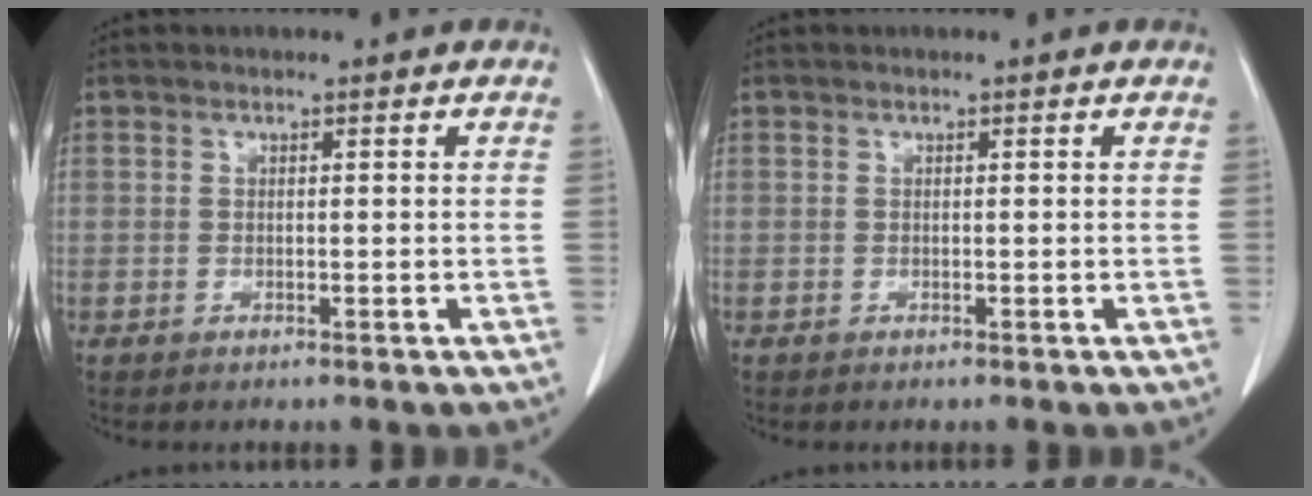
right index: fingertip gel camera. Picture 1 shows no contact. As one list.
[{"total": 0.0}]